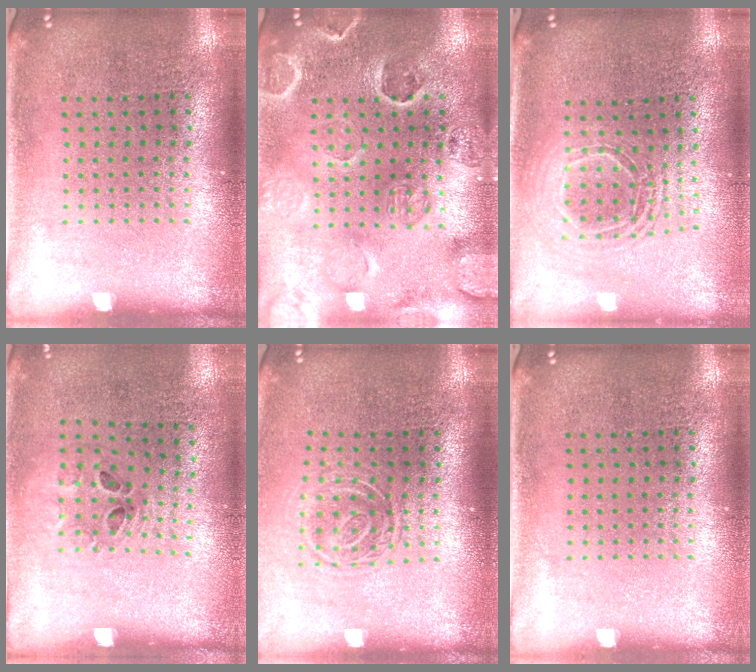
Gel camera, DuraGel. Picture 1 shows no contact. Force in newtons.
{"total": 2.8, "press": 2.7, "slide": 0.6}
{"total": 1.8, "press": 1.4, "slide": 1.0}
{"total": 1.2, "press": 0.6, "slide": 1.0}
{"total": 1.7, "press": 1.2, "slide": 1.2}
{"total": 0.0}